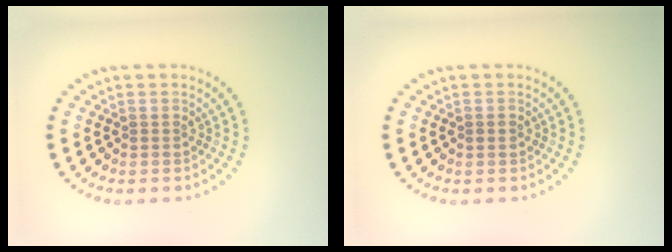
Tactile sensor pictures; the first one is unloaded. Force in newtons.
{"total": 0.8, "press": 0.8, "slide": 0.2}